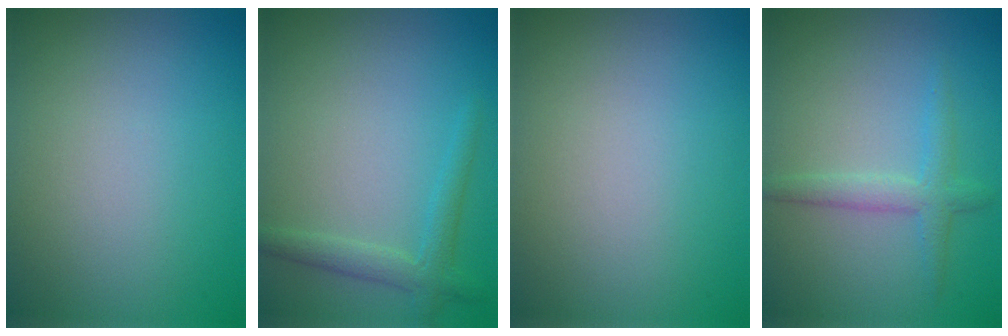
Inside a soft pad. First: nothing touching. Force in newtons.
{"total": 2.3, "press": 2.3, "slide": 0.1}
{"total": 0.0}
{"total": 2.4, "press": 2.4, "slide": 0.2}